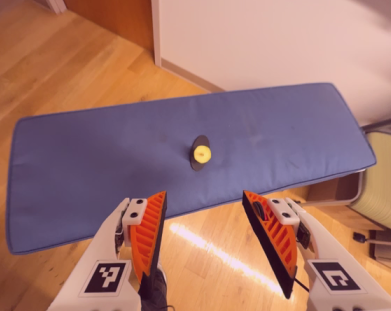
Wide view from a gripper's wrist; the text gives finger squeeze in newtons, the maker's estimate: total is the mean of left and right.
{"total": 0.0}